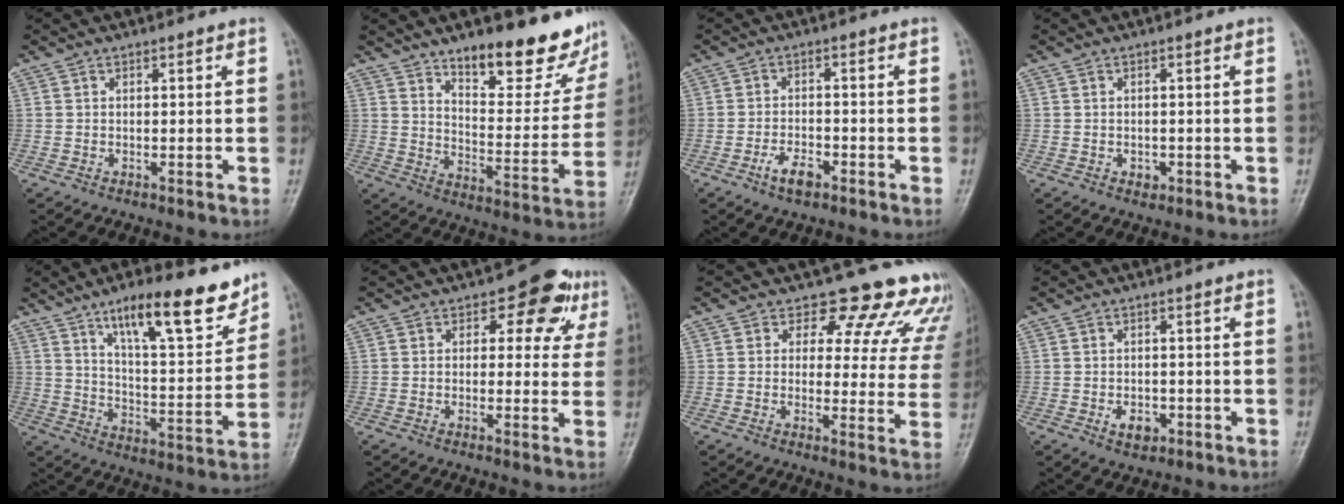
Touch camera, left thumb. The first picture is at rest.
{"total": 19.0, "force": [13.8, 6.8, 11.2], "torque": [-0.099, -0.097, 0.201]}
{"total": 4.4, "force": [-2.6, 2.1, 2.9], "torque": [-0.050, 0.015, -0.047]}
{"total": 1.7, "force": [-0.6, 1.3, 0.9], "torque": [-0.004, 0.002, -0.006]}
{"total": 17.7, "force": [11.8, 4.9, 12.3], "torque": [-0.152, -0.067, 0.193]}
{"total": 8.3, "force": [3.5, 5.2, 5.5], "torque": [-0.018, -0.003, 0.034]}
{"total": 14.6, "force": [12.9, 6.1, 3.0], "torque": [0.027, -0.088, 0.121]}
{"total": 3.6, "force": [-1.3, 2.6, 2.2], "torque": [-0.023, 0.004, -0.017]}